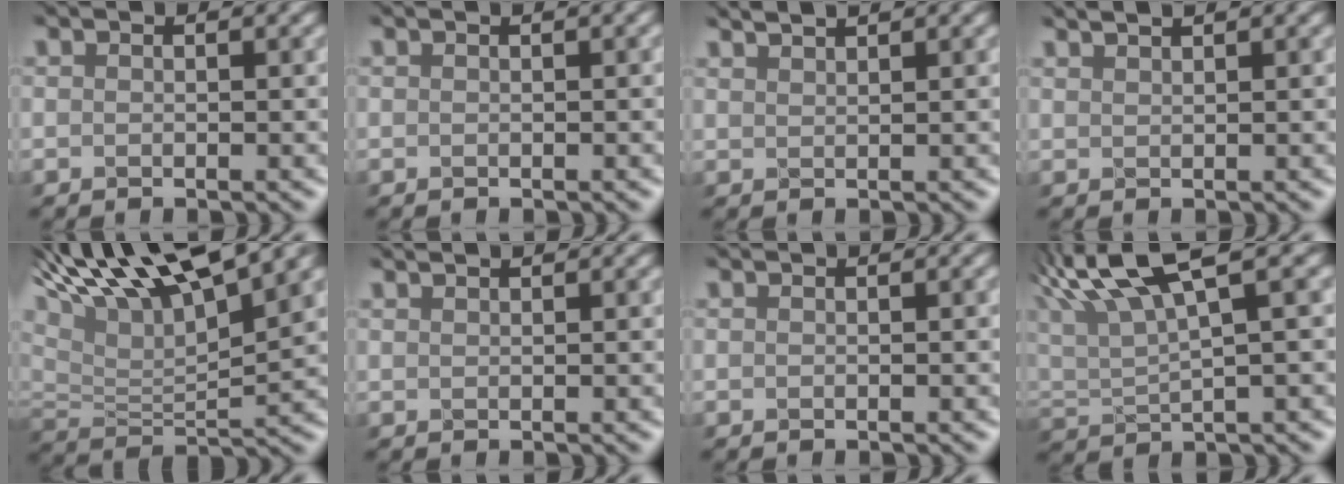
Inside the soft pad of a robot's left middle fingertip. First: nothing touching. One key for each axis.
{"total": 2.1, "fx": 0.9, "fy": 1.0, "fz": 1.6, "tx": -0.010, "ty": 0.025, "tz": 0.005}
{"total": 1.7, "fx": 1.5, "fy": 0.1, "fz": 0.6, "tx": 0.005, "ty": 0.018, "tz": 0.021}
{"total": 1.9, "fx": 1.6, "fy": 0.4, "fz": 1.0, "tx": 0.002, "ty": 0.022, "tz": 0.014}
{"total": 13.6, "fx": 8.1, "fy": 4.6, "fz": 10.0, "tx": -0.229, "ty": 0.043, "tz": 0.161}
{"total": 1.6, "fx": 1.2, "fy": 0.6, "fz": 0.9, "tx": -0.001, "ty": 0.019, "tz": 0.005}
{"total": 0.8, "fx": 0.3, "fy": 0.4, "fz": 0.6, "tx": -0.006, "ty": 0.009, "tz": -0.002}
{"total": 6.1, "fx": 3.3, "fy": 1.1, "fz": 5.0, "tx": -0.110, "ty": 0.027, "tz": 0.080}